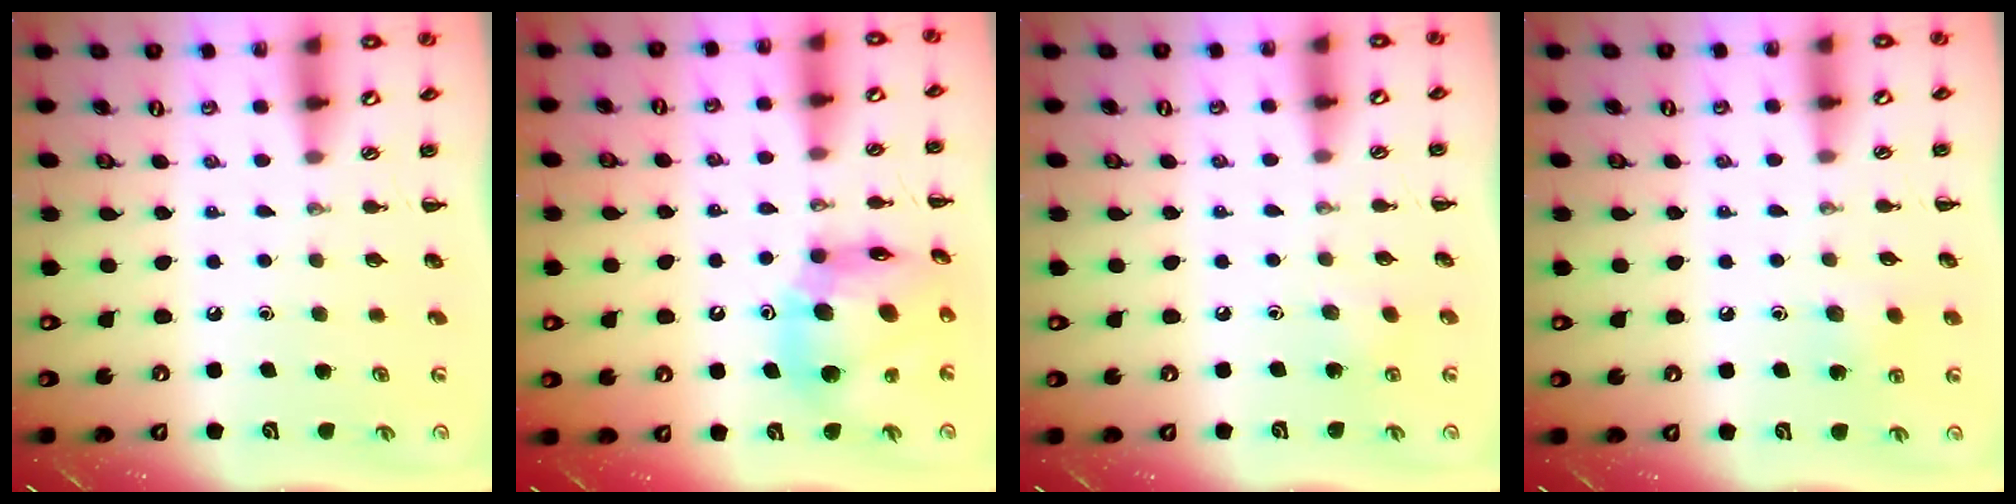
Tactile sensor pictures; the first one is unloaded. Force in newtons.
{"total": 14.8, "press": 14.3, "slide": 4.1}
{"total": 5.5, "press": 5.2, "slide": 1.5}
{"total": 6.6, "press": 6.4, "slide": 1.8}